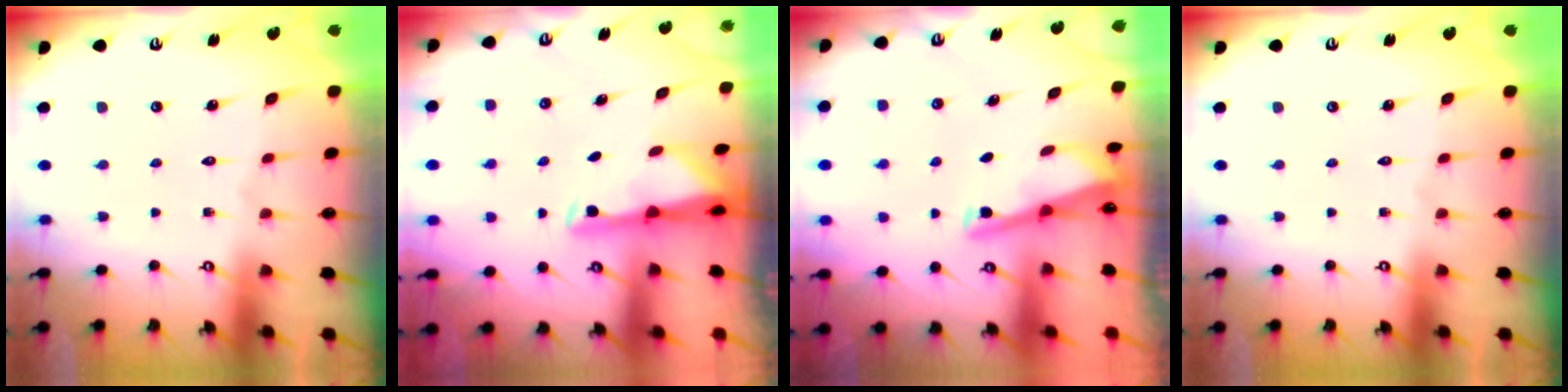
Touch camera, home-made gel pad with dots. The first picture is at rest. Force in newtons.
{"total": 3.0, "press": 3.0, "slide": 0.5}
{"total": 2.9, "press": 2.9, "slide": 0.3}
{"total": 0.0}